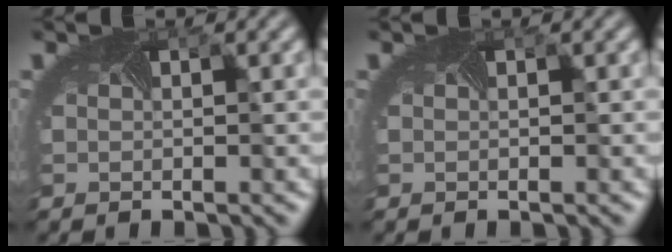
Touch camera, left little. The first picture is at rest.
{"total": 0.0}